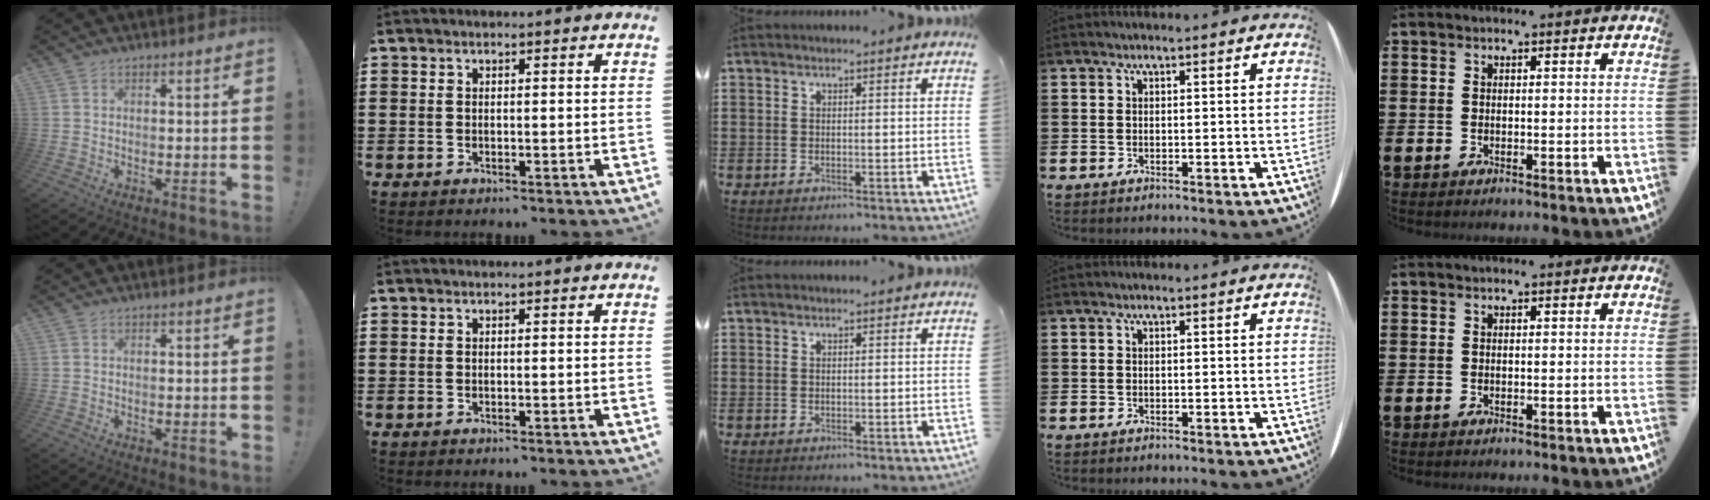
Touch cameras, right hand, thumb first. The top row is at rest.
{}